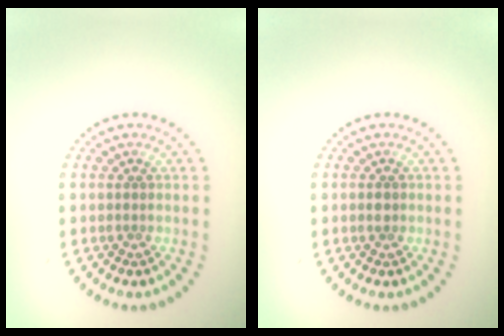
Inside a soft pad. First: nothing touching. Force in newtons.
{"total": 0.8, "press": 0.8, "slide": 0.1}